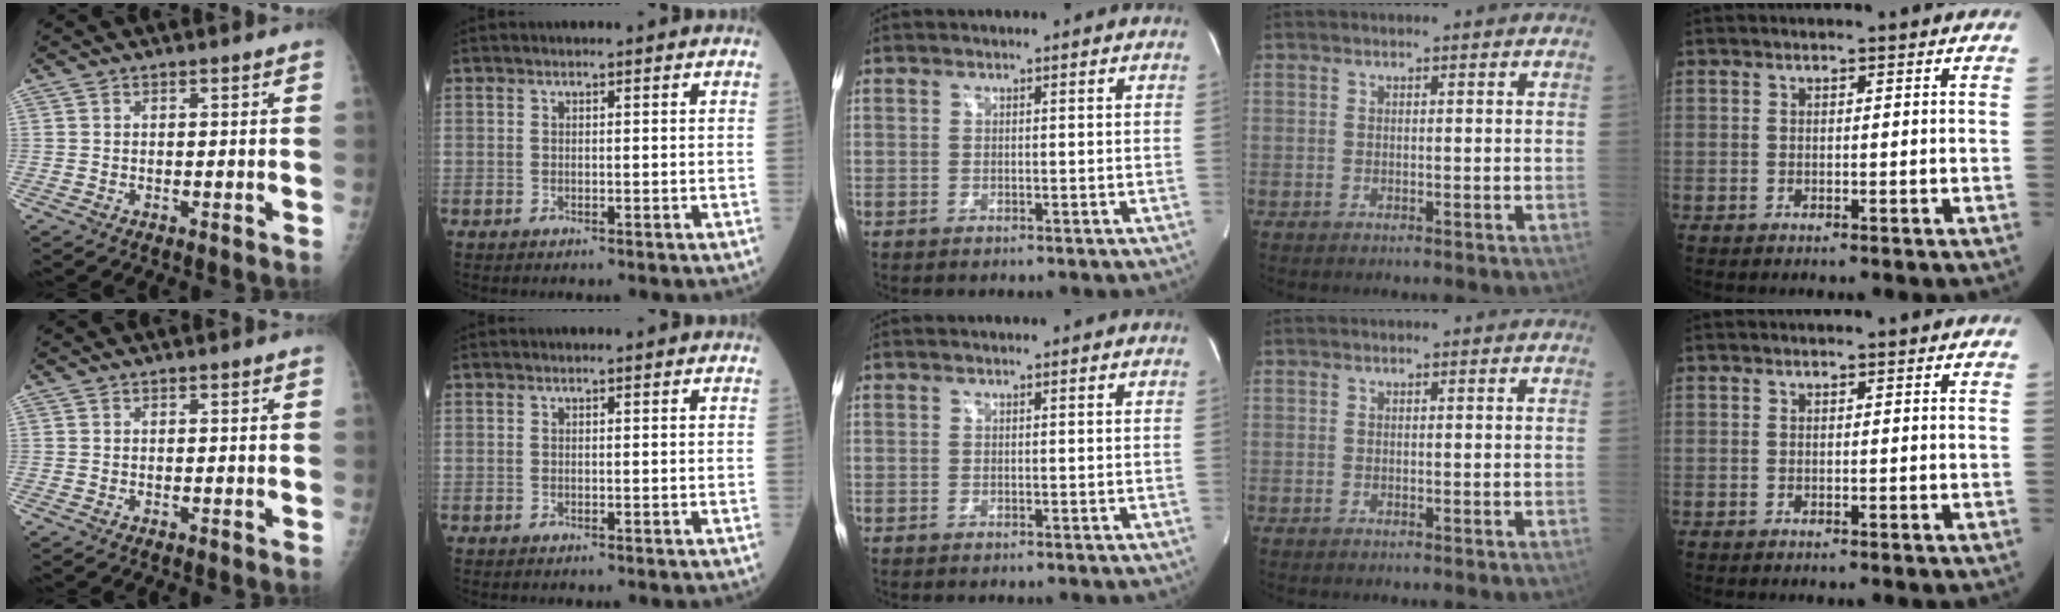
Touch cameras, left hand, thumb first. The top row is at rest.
{}